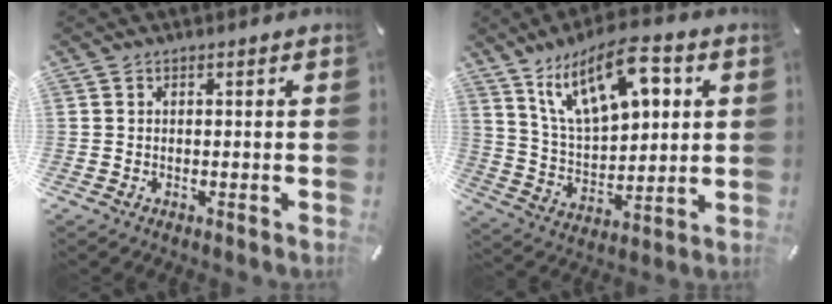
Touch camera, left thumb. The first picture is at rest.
{"total": 17.5, "force": [9.3, 8.4, 12.2], "torque": [-0.225, -0.029, 0.157]}